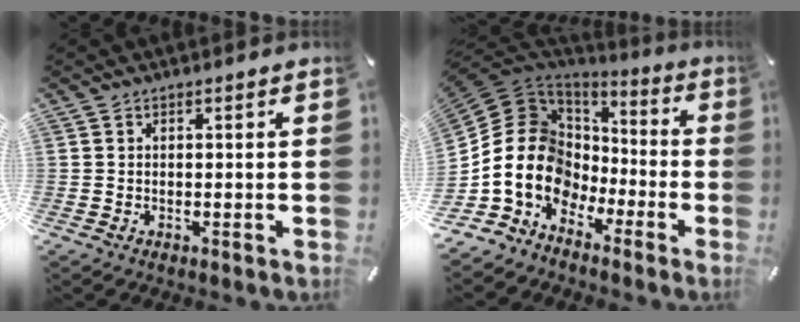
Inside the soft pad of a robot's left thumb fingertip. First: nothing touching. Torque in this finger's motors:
{"motor_torque": [0.34, 3.88, 0.80, -0.07, 0.20]}